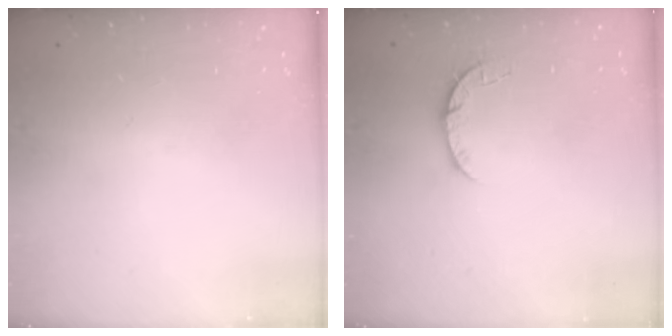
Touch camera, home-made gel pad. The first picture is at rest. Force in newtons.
{"total": 3.5, "press": 3.5, "slide": 0.5}